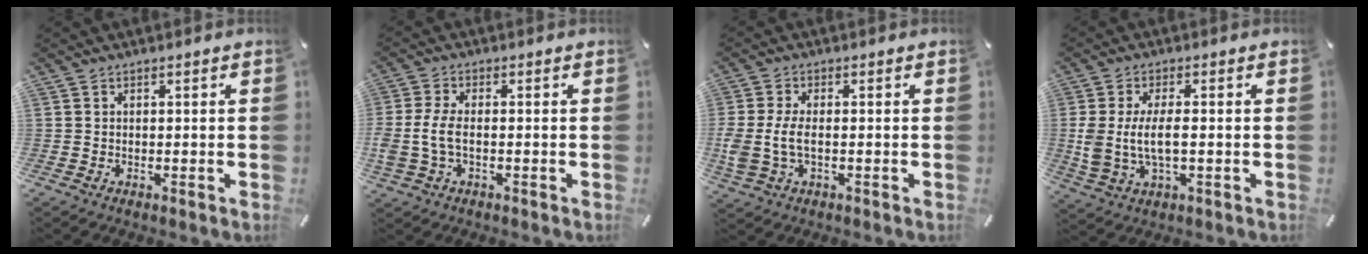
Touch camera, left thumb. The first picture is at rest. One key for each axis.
{"total": 6.0, "fx": -1.1, "fy": 3.1, "fz": 5.1, "tx": -0.112, "ty": 0.000, "tz": -0.022}
{"total": 6.5, "fx": -0.8, "fy": 3.3, "fz": 5.6, "tx": -0.128, "ty": -0.005, "tz": -0.018}
{"total": 8.5, "fx": 0.0, "fy": 3.7, "fz": 7.6, "tx": -0.169, "ty": -0.008, "tz": -0.004}